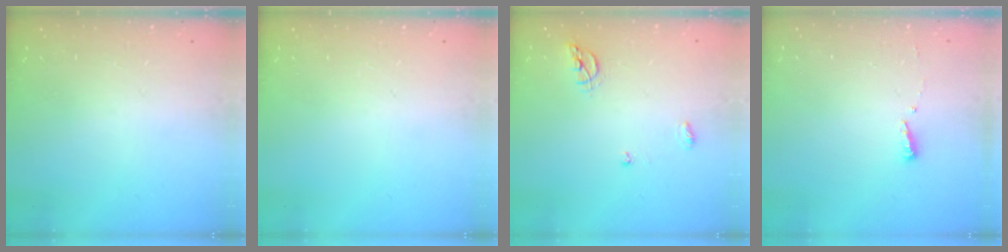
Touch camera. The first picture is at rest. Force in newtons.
{"total": 0.0}
{"total": 6.5, "press": 6.5, "slide": 0.1}
{"total": 3.6, "press": 3.5, "slide": 0.8}